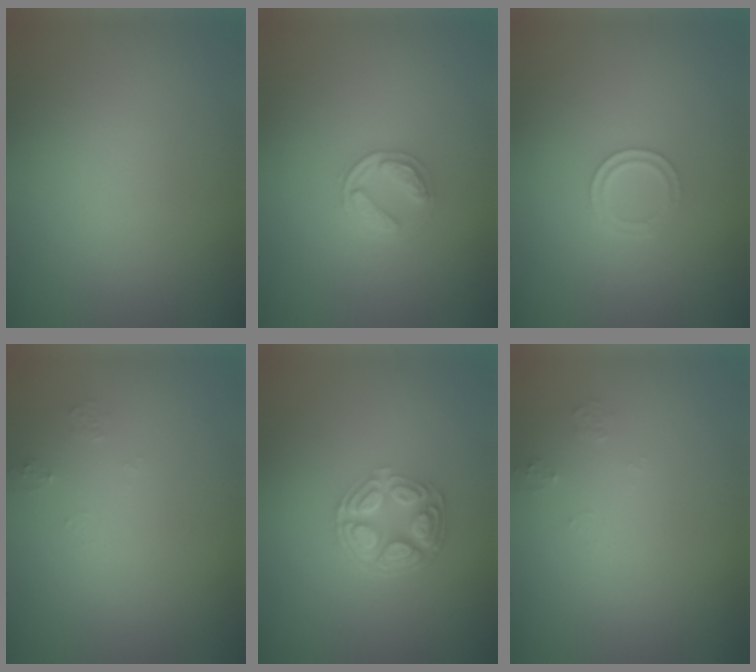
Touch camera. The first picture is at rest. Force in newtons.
{"total": 2.4, "press": 2.4, "slide": 0.4}
{"total": 1.4, "press": 1.4, "slide": 0.3}
{"total": 0.7, "press": 0.7, "slide": 0.1}
{"total": 5.3, "press": 3.9, "slide": 3.6}
{"total": 0.7, "press": 0.7, "slide": 0.1}